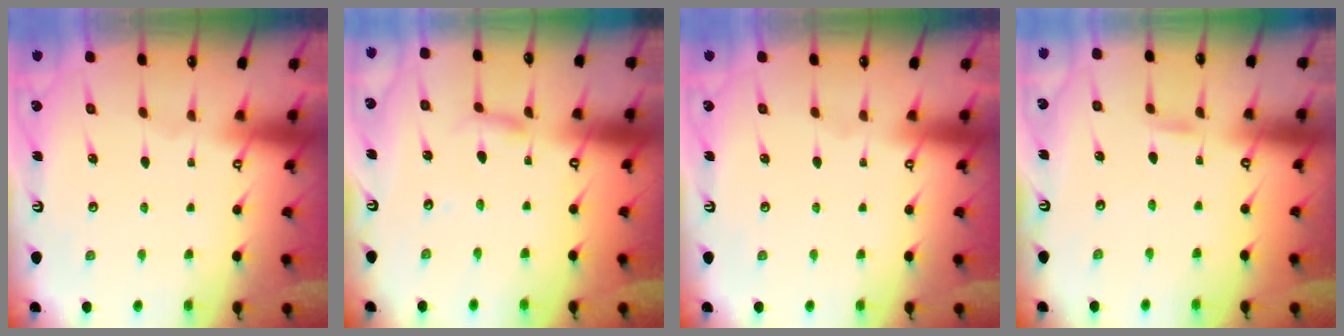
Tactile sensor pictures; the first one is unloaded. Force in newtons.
{"total": 2.8, "press": 2.8, "slide": 0.2}
{"total": 0.0}
{"total": 2.8, "press": 2.8, "slide": 0.2}